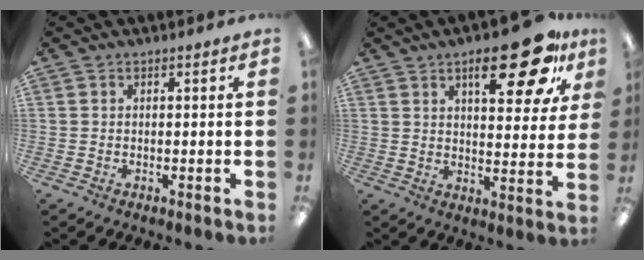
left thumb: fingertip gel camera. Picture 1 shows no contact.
{"total": 18.4, "force": [9.9, 6.6, 14.1], "torque": [-0.193, -0.036, 0.149]}